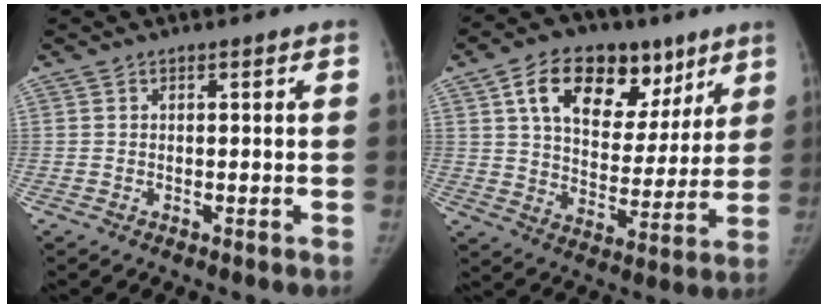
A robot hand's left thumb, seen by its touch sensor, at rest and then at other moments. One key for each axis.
{"total": 21.0, "fx": 10.2, "fy": 12.9, "fz": 13.1, "tx": -0.159, "ty": -0.015, "tz": 0.162}